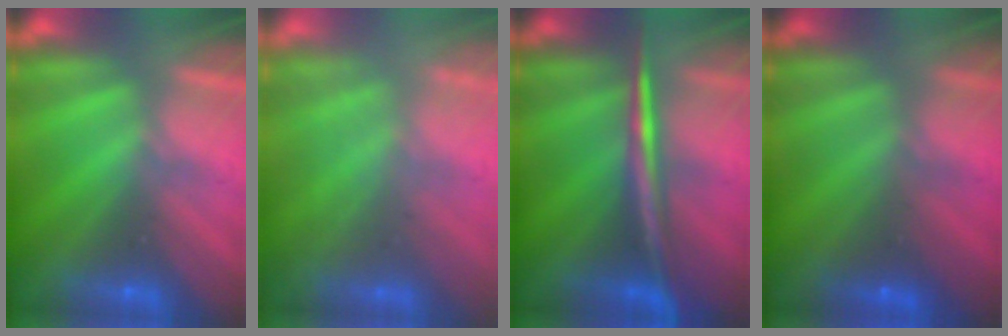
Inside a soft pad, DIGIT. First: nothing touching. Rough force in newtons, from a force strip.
{"total": 2.2}
{"total": 2.9}
{"total": 1.8}